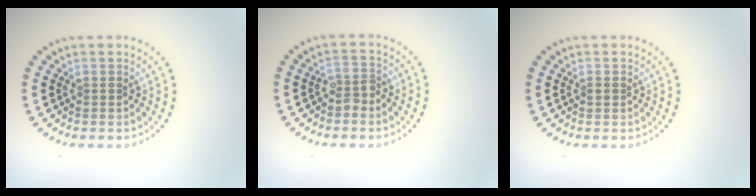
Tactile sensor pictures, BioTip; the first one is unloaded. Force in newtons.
{"total": 1.8, "press": 1.6, "slide": 0.7}
{"total": 0.5, "press": 0.5, "slide": 0.0}